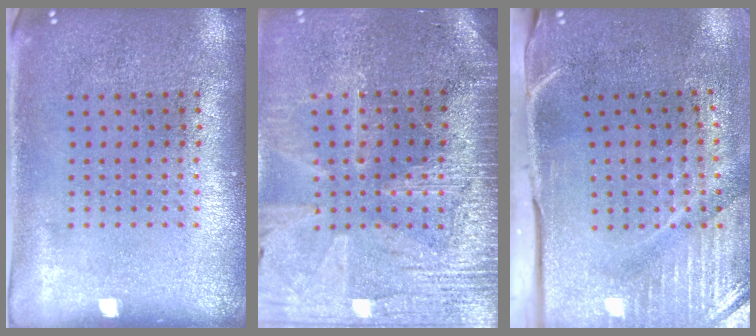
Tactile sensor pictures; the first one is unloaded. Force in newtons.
{"total": 3.5, "press": 3.3, "slide": 1.2}
{"total": 4.9, "press": 4.0, "slide": 2.8}